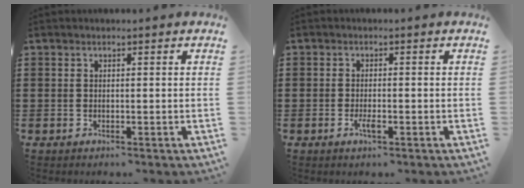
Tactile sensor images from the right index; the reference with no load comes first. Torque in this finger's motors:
{"motor_torque": [0.88, 1.26, 0.09, 0.05]}